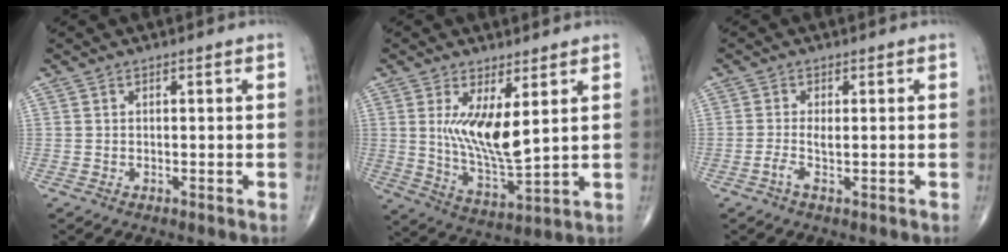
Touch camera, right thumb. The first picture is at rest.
{"total": 11.0, "force": [3.0, 3.6, 9.9], "torque": [-0.173, -0.040, 0.068]}
{"total": 2.2, "force": [-0.4, 0.5, 2.1], "torque": [-0.046, 0.003, -0.011]}